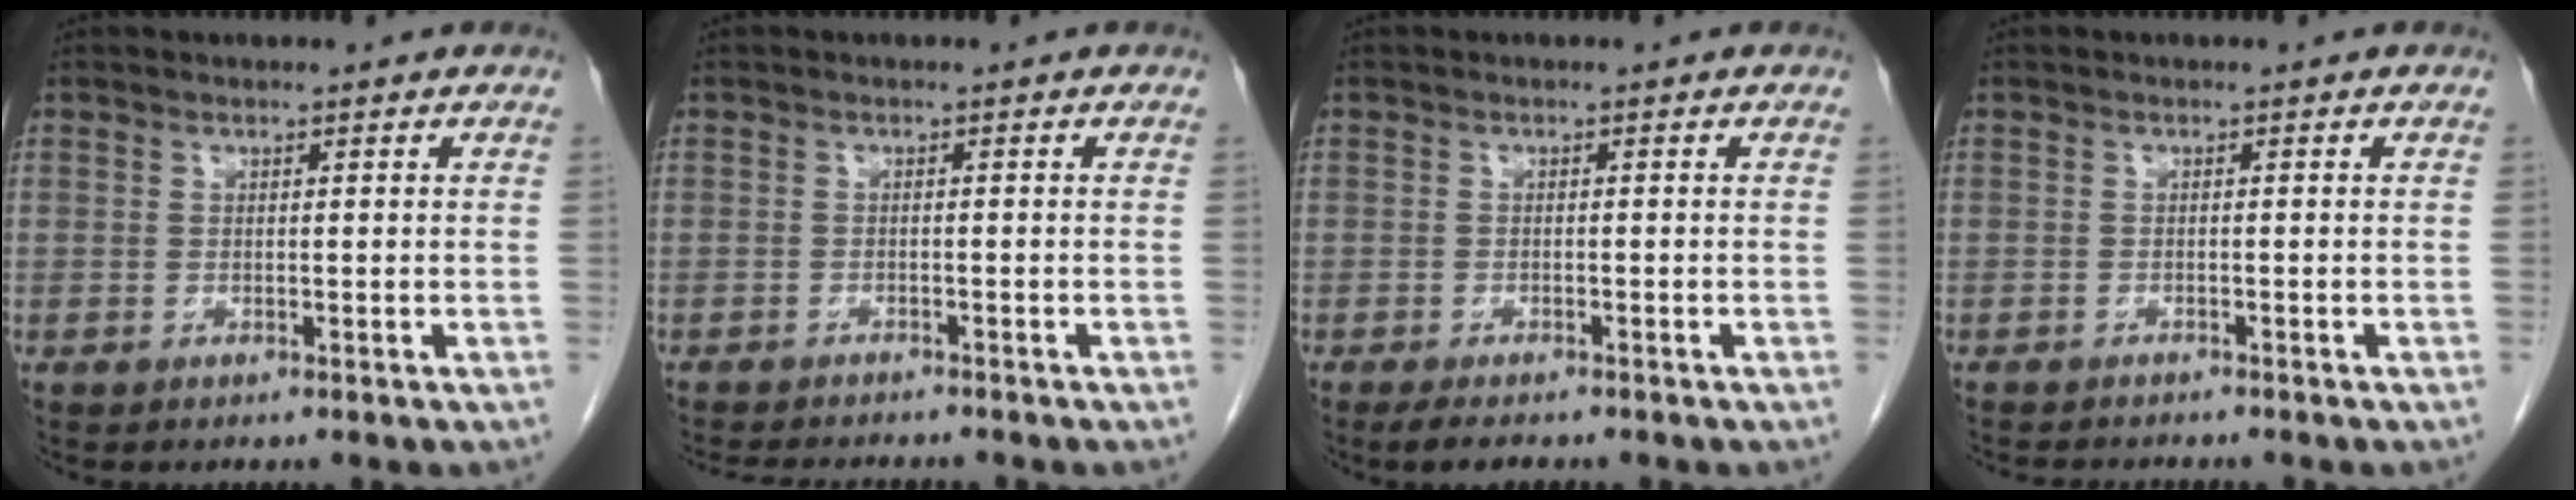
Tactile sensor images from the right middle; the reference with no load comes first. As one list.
[{"total": 6.8, "force": [-6.3, 1.0, 2.4], "torque": [-0.031, -0.008, -0.093]}, {"total": 3.1, "force": [-2.5, 0.8, 1.7], "torque": [-0.031, -0.008, -0.037]}, {"total": 3.4, "force": [-3.2, 0.4, 1.0], "torque": [-0.013, -0.009, -0.046]}]